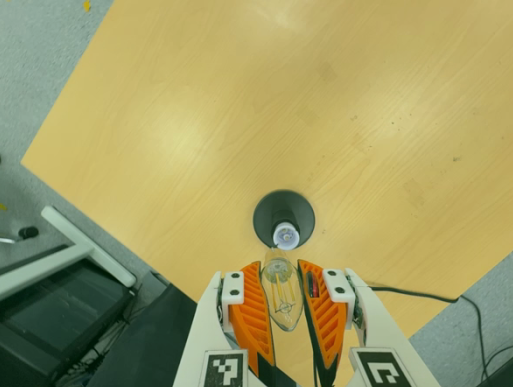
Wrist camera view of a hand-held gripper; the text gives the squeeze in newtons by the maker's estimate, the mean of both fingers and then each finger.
{"total": 21.9, "left": 24.3, "right": 19.4}